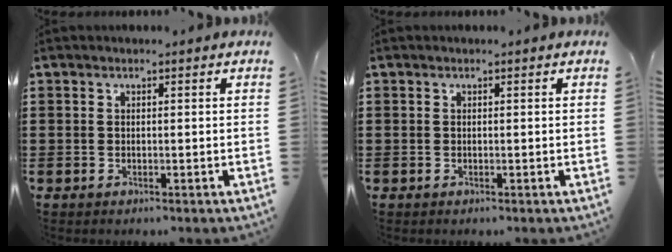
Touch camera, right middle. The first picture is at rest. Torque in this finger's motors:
{"motor_torque": [0.00, 0.00, 0.00, 0.00]}